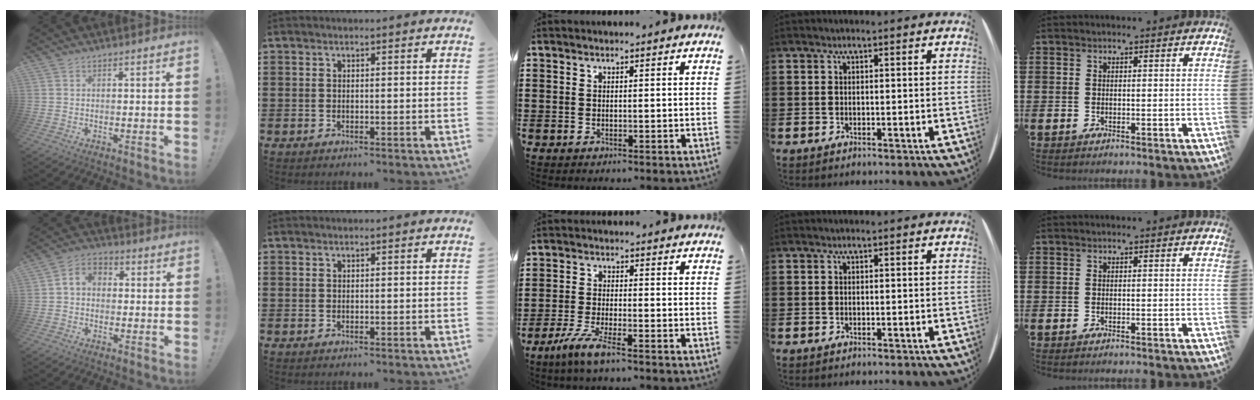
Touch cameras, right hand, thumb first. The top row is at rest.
{"thumb": {"total": 5.0, "force": [-0.4, 4.0, 2.9], "torque": [-0.052, 0.014, -0.004]}, "middle": {"total": 5.0, "force": [-3.4, 0.4, 3.6], "torque": [-0.085, -0.017, -0.066]}}